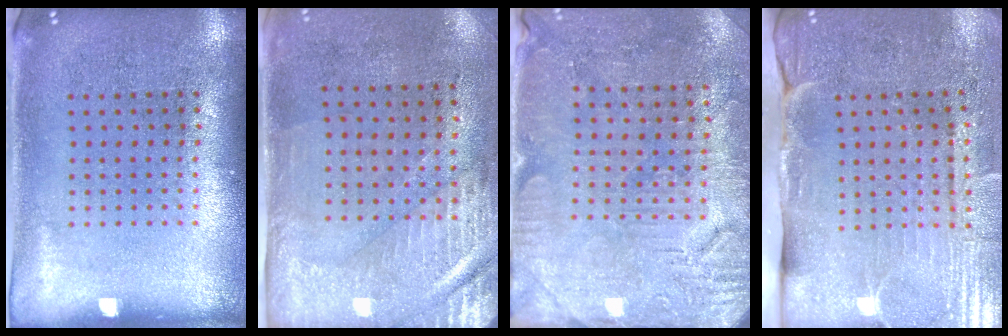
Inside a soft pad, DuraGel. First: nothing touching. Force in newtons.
{"total": 2.9, "press": 2.5, "slide": 1.5}
{"total": 3.0, "press": 2.9, "slide": 0.6}
{"total": 4.2, "press": 3.8, "slide": 1.8}